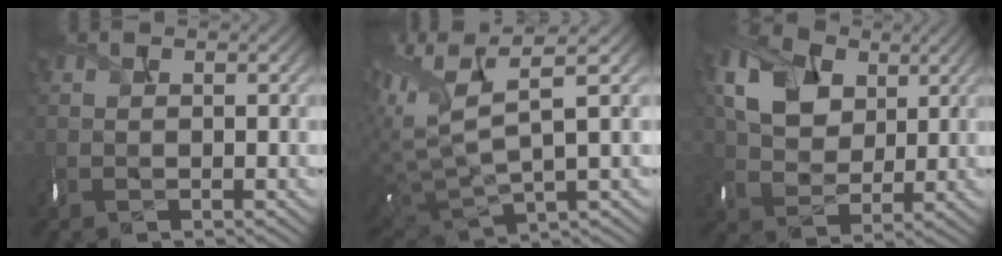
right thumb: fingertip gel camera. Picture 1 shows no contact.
{"total": 10.2, "force": [3.3, 3.7, 9.0], "torque": [-0.213, -0.006, 0.070]}
{"total": 8.2, "force": [2.8, 6.2, 4.4], "torque": [-0.111, 0.001, 0.049]}